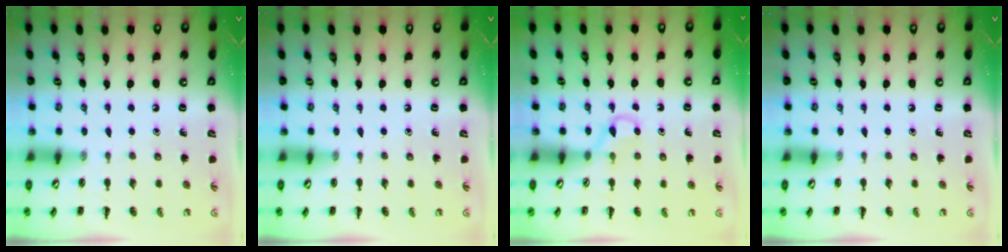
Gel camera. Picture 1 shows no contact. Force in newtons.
{"total": 0.0}
{"total": 2.7, "press": 2.4, "slide": 1.1}
{"total": 0.0}